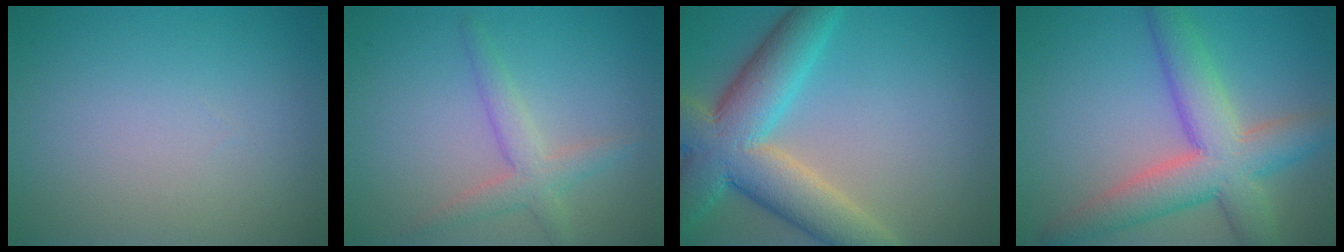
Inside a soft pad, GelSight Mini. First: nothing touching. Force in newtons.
{"total": 2.8, "press": 2.7, "slide": 0.3}
{"total": 9.7, "press": 9.7, "slide": 0.6}
{"total": 7.8, "press": 7.8, "slide": 0.3}